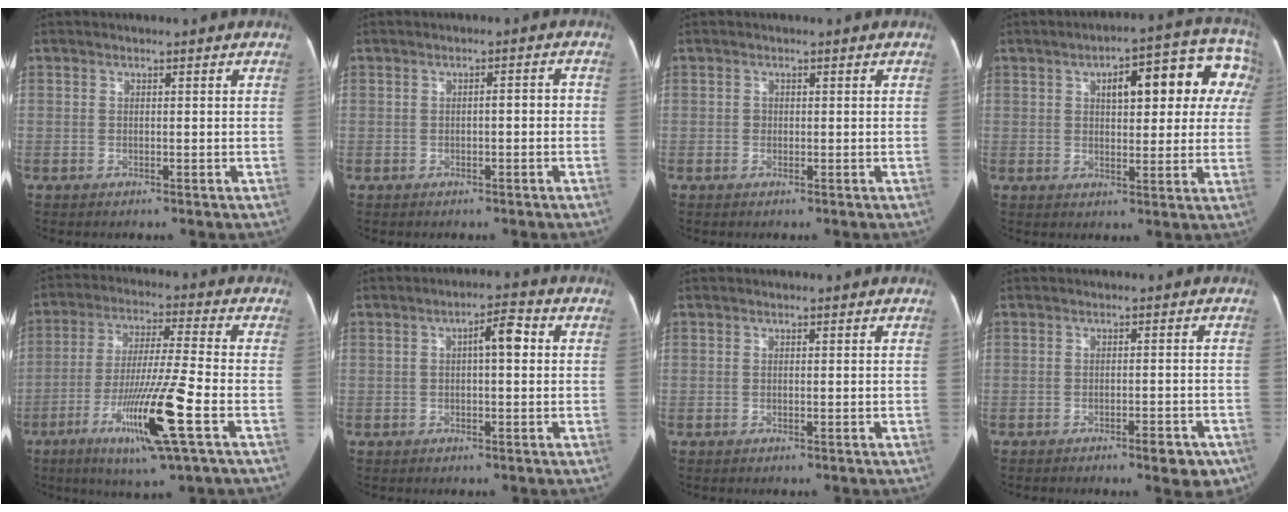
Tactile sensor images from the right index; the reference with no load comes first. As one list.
[{"total": 1.9, "force": [-0.5, 0.5, 1.7], "torque": [-0.022, 0.011, -0.008]}, {"total": 0.7, "force": [-0.1, 0.6, 0.2], "torque": [-0.002, 0.002, -0.002]}, {"total": 13.7, "force": [4.6, 5.4, 11.7], "torque": [-0.124, 0.047, 0.051]}, {"total": 14.0, "force": [-5.7, -0.6, 12.8], "torque": [-0.242, -0.026, -0.105]}, {"total": 4.6, "force": [0.7, 1.2, 4.4], "torque": [-0.069, 0.019, 0.007]}, {"total": 0.0}, {"total": 4.3, "force": [-2.8, 1.1, 3.0], "torque": [-0.028, 0.000, -0.034]}]